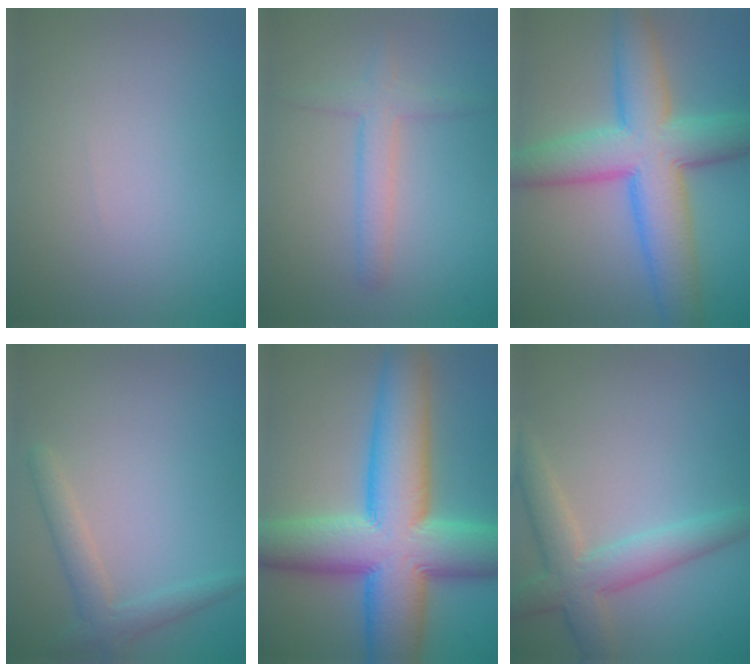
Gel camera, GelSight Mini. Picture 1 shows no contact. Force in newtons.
{"total": 2.4, "press": 2.4, "slide": 0.1}
{"total": 9.5, "press": 9.5, "slide": 0.3}
{"total": 2.3, "press": 2.3, "slide": 0.2}
{"total": 13.9, "press": 13.9, "slide": 0.5}
{"total": 4.8, "press": 4.8, "slide": 0.3}